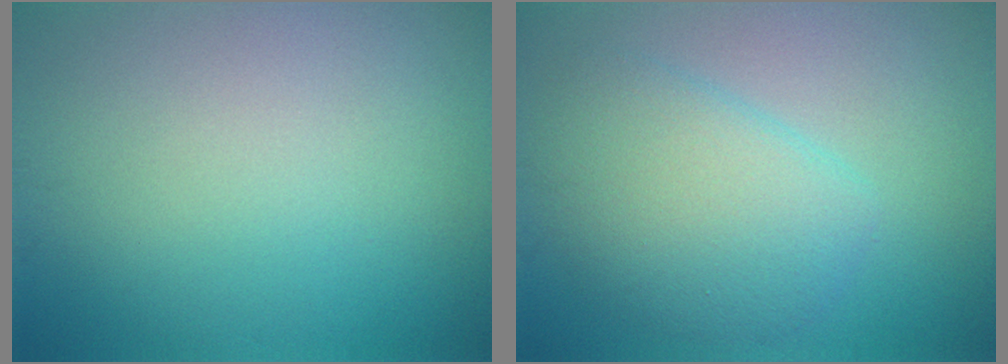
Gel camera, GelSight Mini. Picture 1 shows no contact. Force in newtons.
{"total": 4.8, "press": 4.8, "slide": 0.3}